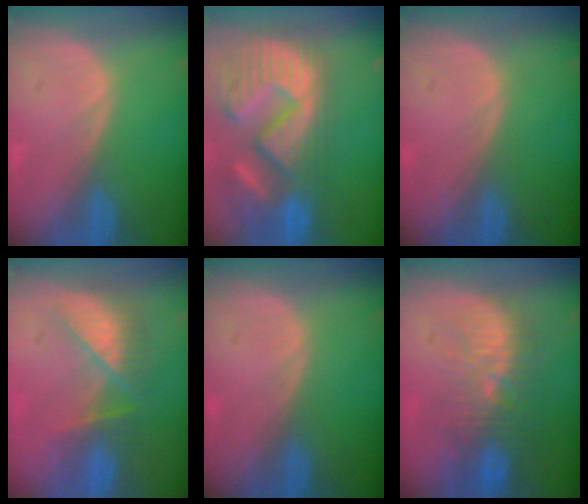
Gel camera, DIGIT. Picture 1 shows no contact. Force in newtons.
{"total": 15.4, "press": 12.6, "slide": 8.8}
{"total": 0.0}
{"total": 8.1, "press": 7.1, "slide": 4.0}
{"total": 0.0}
{"total": 9.8, "press": 9.0, "slide": 3.8}